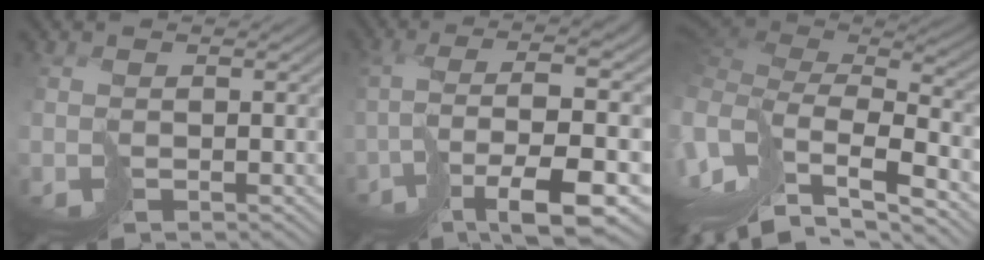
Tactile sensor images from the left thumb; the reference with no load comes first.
{"total": 12.3, "force": [-5.0, 2.6, 11.0], "torque": [-0.209, -0.007, -0.063]}
{"total": 13.6, "force": [-3.9, 6.4, 11.4], "torque": [-0.287, -0.026, -0.035]}